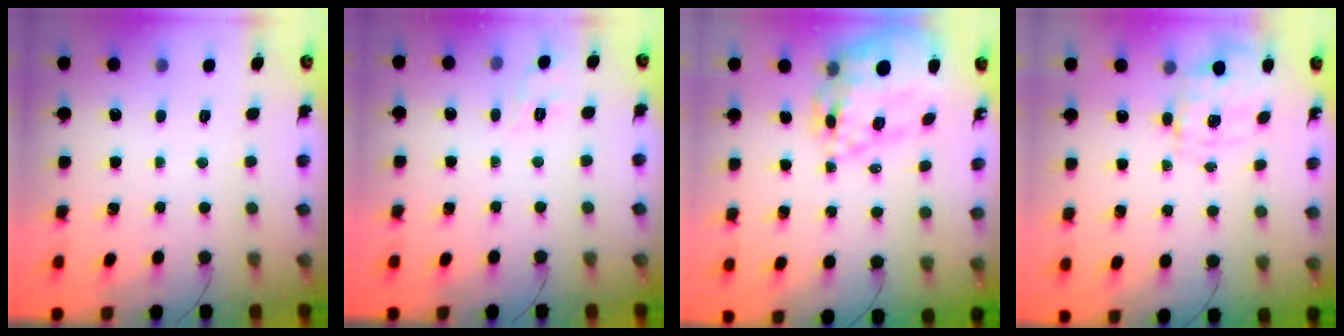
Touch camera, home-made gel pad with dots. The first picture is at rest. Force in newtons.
{"total": 1.7, "press": 0.3, "slide": 1.6}
{"total": 21.7, "press": 21.1, "slide": 5.0}
{"total": 4.0, "press": 3.9, "slide": 0.9}